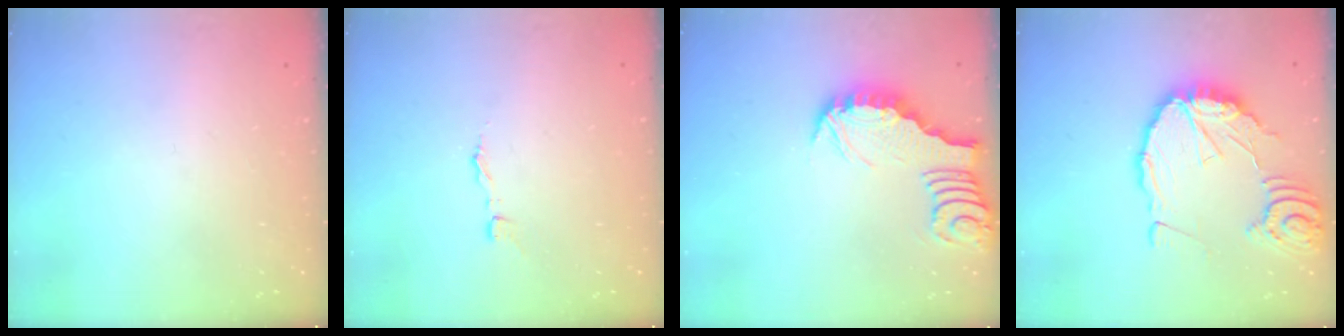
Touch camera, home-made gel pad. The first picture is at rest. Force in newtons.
{"total": 1.7, "press": 1.7, "slide": 0.1}
{"total": 3.0, "press": 3.0, "slide": 0.4}
{"total": 16.5, "press": 16.5, "slide": 1.6}